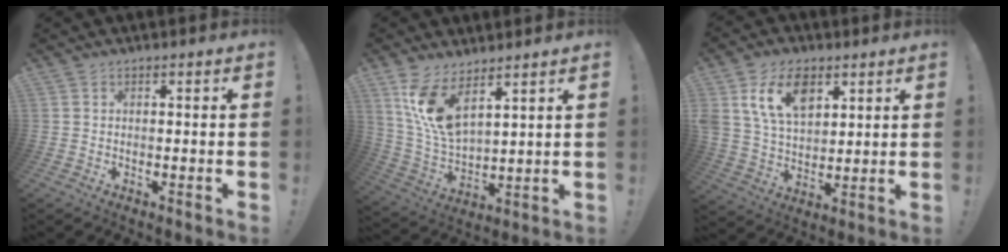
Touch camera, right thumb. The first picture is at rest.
{"total": 12.6, "force": [8.1, 4.8, 8.4], "torque": [-0.176, -0.051, 0.151]}
{"total": 14.3, "force": [7.0, 9.0, 8.6], "torque": [-0.156, -0.020, 0.131]}